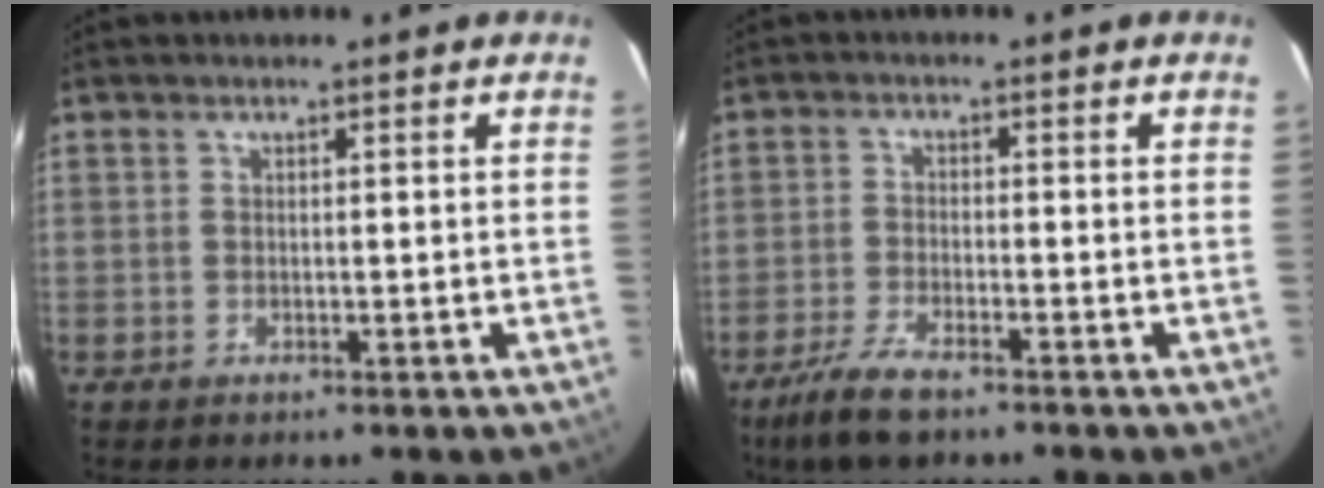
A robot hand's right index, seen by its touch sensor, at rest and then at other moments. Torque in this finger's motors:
{"motor_torque": [0.56, -0.84, 0.27, 0.08]}